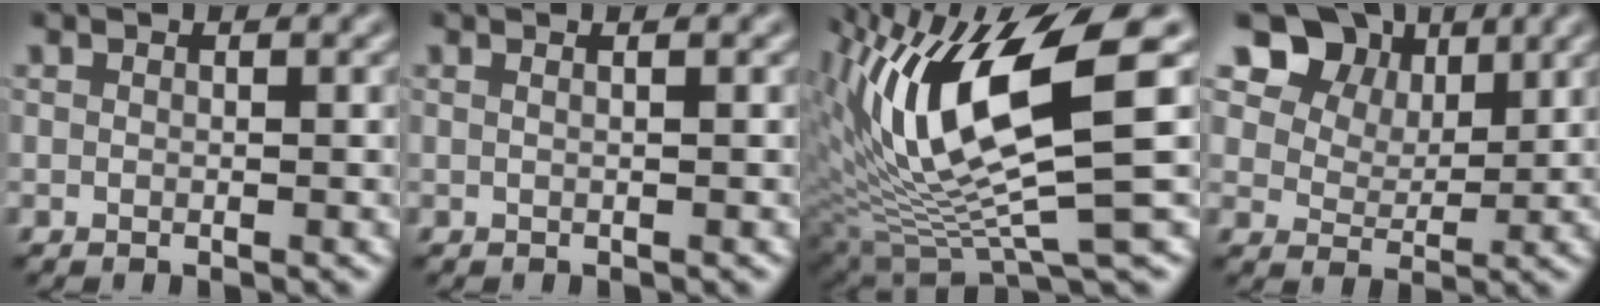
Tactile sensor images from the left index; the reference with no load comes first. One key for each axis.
{"total": 1.8, "fx": 0.7, "fy": 0.9, "fz": 1.4, "tx": -0.002, "ty": -0.003, "tz": -0.013}
{"total": 12.8, "fx": 3.0, "fy": 3.1, "fz": 12.0, "tx": -0.226, "ty": -0.004, "tz": 0.064}
{"total": 9.4, "fx": 5.4, "fy": 6.5, "fz": 4.2, "tx": -0.092, "ty": -0.001, "tz": 0.103}